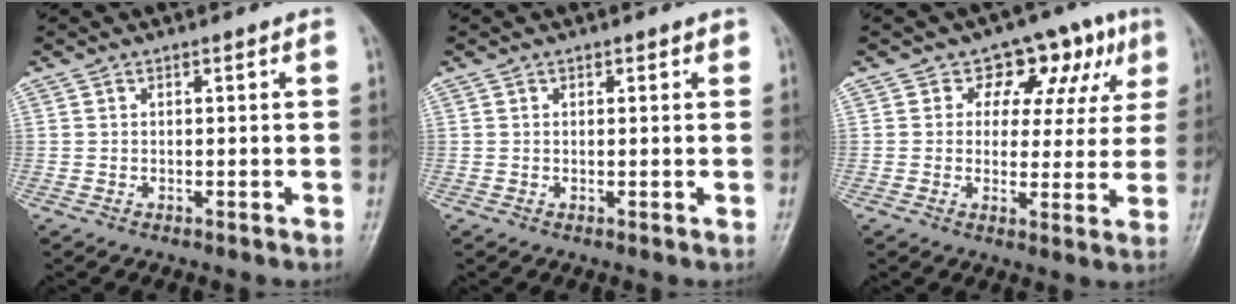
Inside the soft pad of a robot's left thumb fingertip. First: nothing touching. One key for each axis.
{"total": 0.8, "fx": 0.5, "fy": 0.5, "fz": 0.3, "tx": 0.004, "ty": -0.003, "tz": 0.004}
{"total": 10.8, "fx": 4.8, "fy": 7.7, "fz": 5.9, "tx": -0.012, "ty": -0.004, "tz": 0.058}